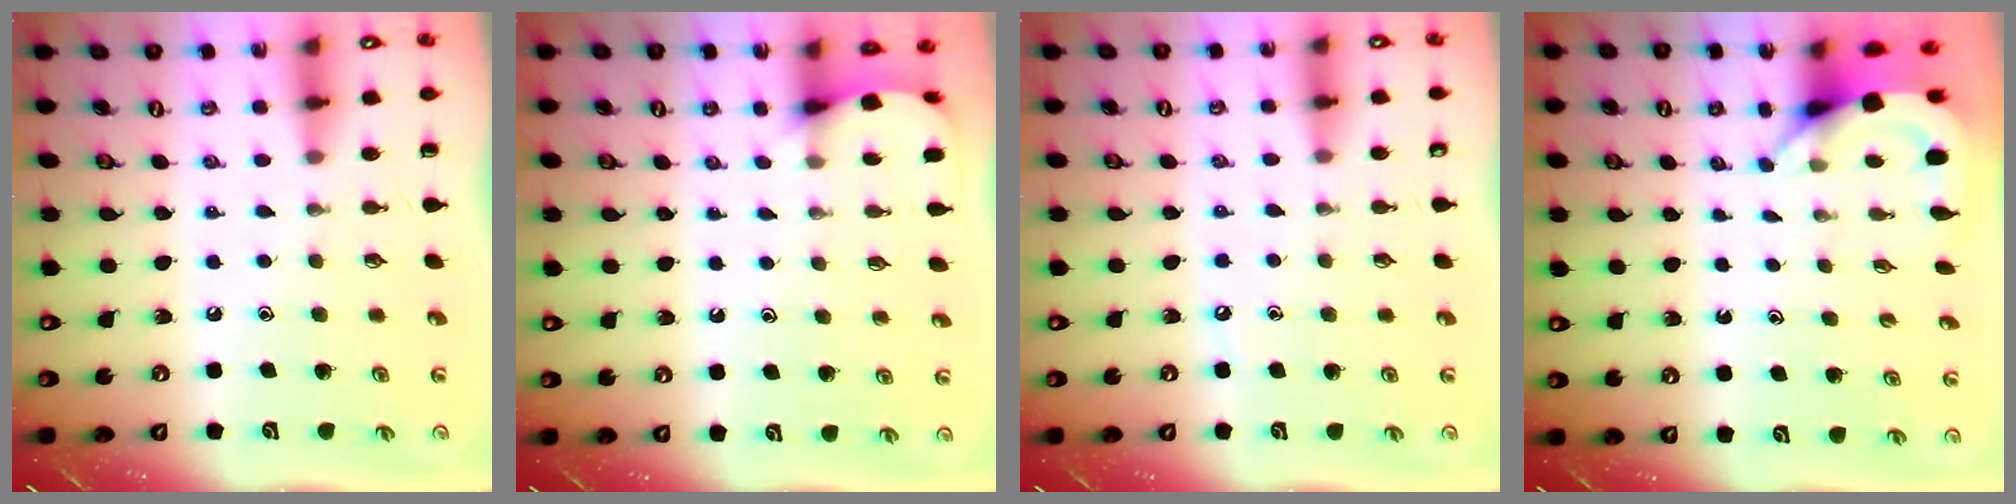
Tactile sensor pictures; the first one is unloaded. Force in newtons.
{"total": 4.6, "press": 4.5, "slide": 0.5}
{"total": 2.7, "press": 2.7, "slide": 0.3}
{"total": 3.8, "press": 3.7, "slide": 0.3}